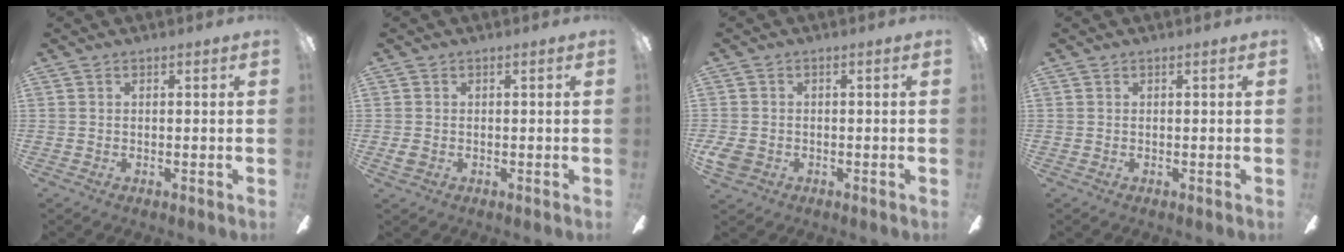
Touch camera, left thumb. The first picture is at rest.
{"total": 1.4, "force": [-0.5, 1.0, 0.8], "torque": [-0.014, 0.002, -0.008]}
{"total": 3.7, "force": [-1.6, 2.6, 2.0], "torque": [-0.049, 0.003, -0.032]}
{"total": 0.0}